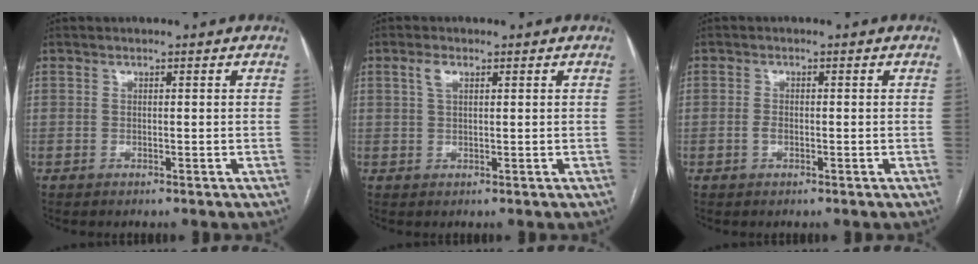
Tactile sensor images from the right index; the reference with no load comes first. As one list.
[{"total": 2.0, "force": [1.0, 0.9, 1.6], "torque": [-0.034, 0.008, 0.021]}, {"total": 1.4, "force": [-0.5, 0.7, 1.1], "torque": [-0.023, 0.001, -0.008]}]